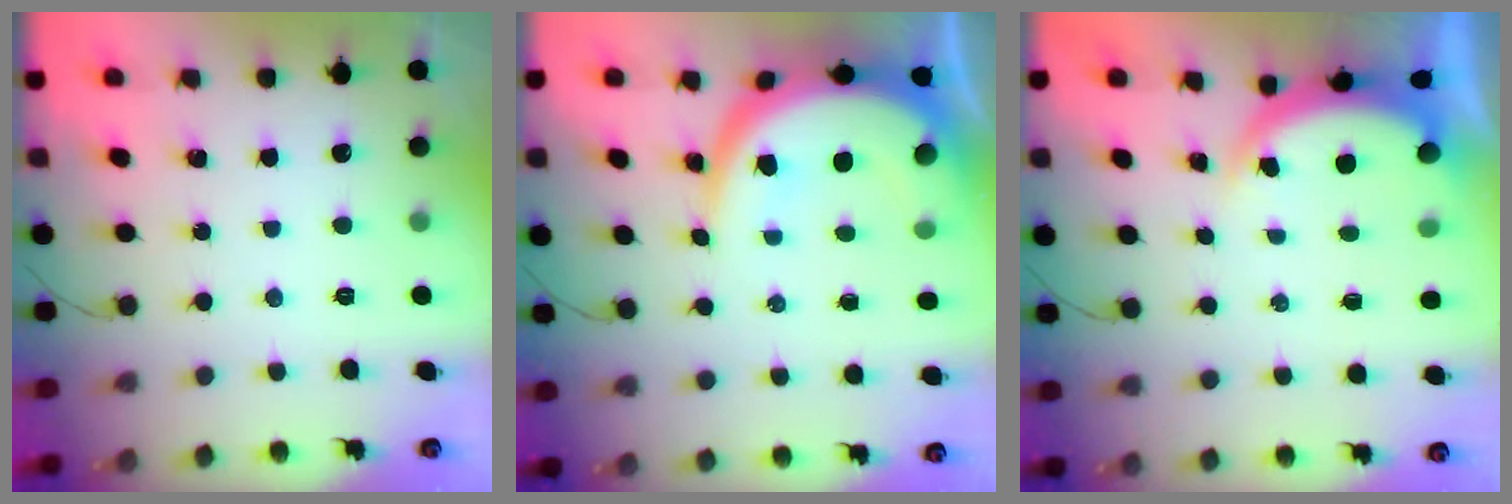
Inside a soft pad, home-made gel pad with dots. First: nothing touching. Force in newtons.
{"total": 13.4, "press": 13.3, "slide": 1.5}
{"total": 4.7, "press": 4.7, "slide": 0.5}